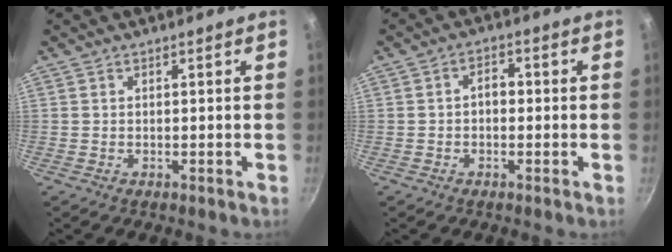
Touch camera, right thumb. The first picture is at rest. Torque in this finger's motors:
{"motor_torque": [-0.18, 0.36, -0.32, 0.05, 0.13]}